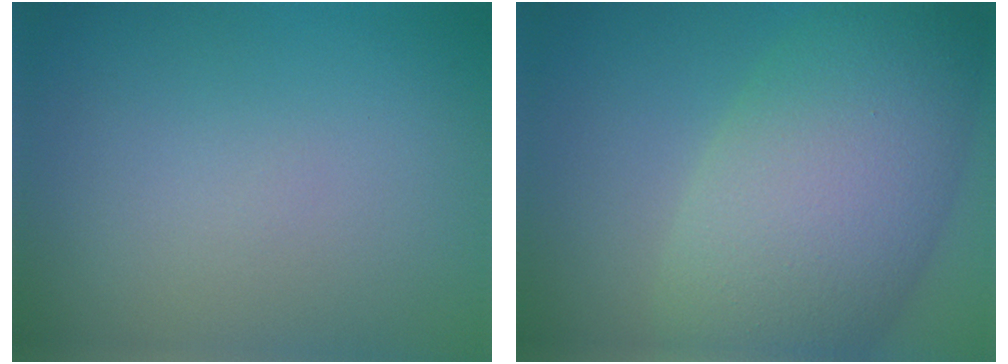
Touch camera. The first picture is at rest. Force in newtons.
{"total": 10.9, "press": 10.9, "slide": 0.7}